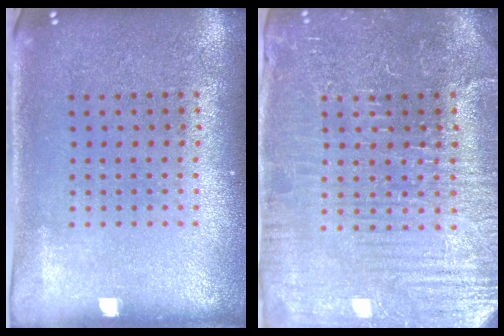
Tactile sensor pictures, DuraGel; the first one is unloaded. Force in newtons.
{"total": 4.3, "press": 4.2, "slide": 1.2}